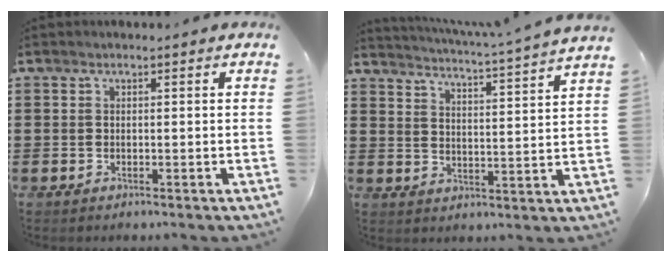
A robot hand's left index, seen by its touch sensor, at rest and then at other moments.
{"total": 3.8, "force": [3.5, -1.1, 1.2], "torque": [-0.043, -0.036, 0.051]}